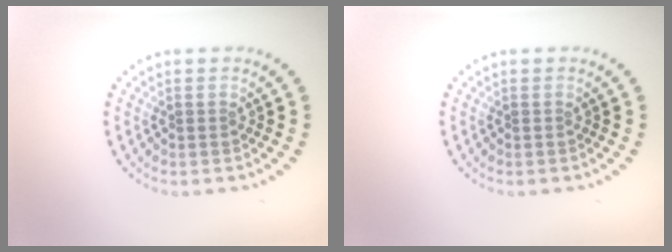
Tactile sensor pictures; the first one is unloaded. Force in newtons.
{"total": 0.0}